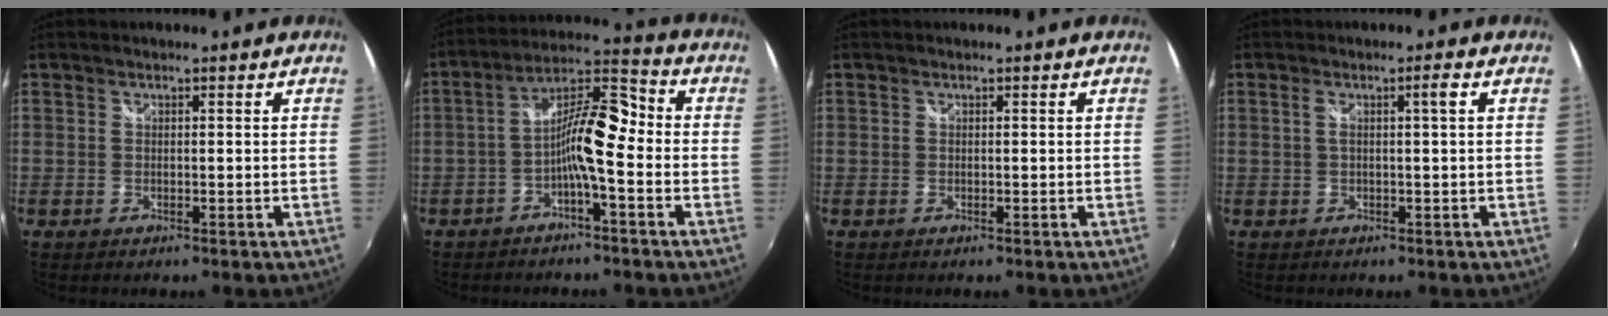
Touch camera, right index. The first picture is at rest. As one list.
[{"total": 8.8, "force": [-3.0, 2.1, 8.0], "torque": [-0.164, 0.022, -0.059]}, {"total": 0.0}, {"total": 2.0, "force": [0.1, -0.4, 2.0], "torque": [-0.030, 0.004, 0.002]}]